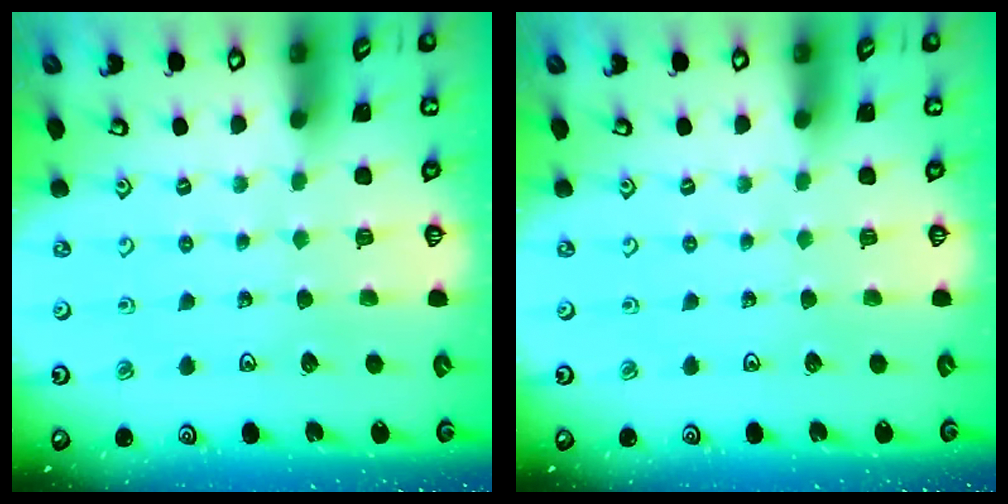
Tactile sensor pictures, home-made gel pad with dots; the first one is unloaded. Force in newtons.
{"total": 0.0}